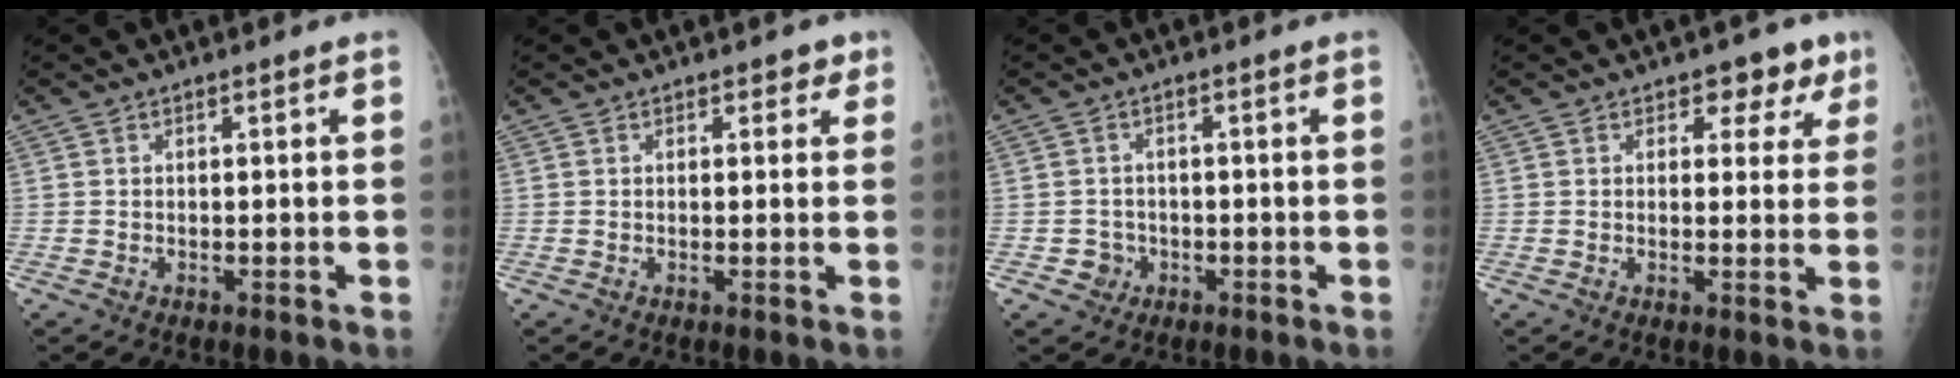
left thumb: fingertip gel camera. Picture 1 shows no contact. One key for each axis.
{"total": 1.9, "fx": 1.2, "fy": 1.2, "fz": 0.8, "tx": 0.013, "ty": -0.002, "tz": 0.008}
{"total": 2.6, "fx": -1.0, "fy": 2.4, "fz": 0.3, "tx": 0.011, "ty": 0.010, "tz": -0.015}
{"total": 5.0, "fx": 3.1, "fy": 3.4, "fz": 2.1, "tx": 0.014, "ty": -0.011, "tz": 0.032}